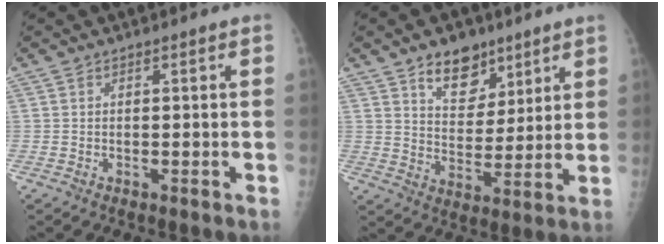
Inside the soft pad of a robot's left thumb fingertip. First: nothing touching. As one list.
[{"total": 10.3, "force": [6.8, 6.4, 4.6], "torque": [-0.039, -0.040, 0.114]}]